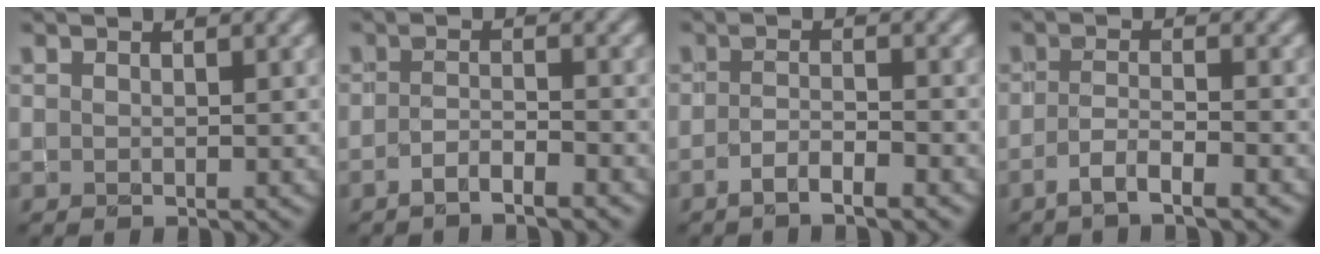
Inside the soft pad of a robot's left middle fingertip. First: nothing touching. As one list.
[{"total": 2.3, "force": [-1.9, 0.4, 1.3], "torque": [-0.024, -0.001, -0.040]}, {"total": 2.5, "force": [-1.9, 0.5, 1.7], "torque": [-0.033, 0.000, -0.040]}, {"total": 3.0, "force": [-2.2, 0.5, 2.1], "torque": [-0.042, 0.000, -0.048]}]